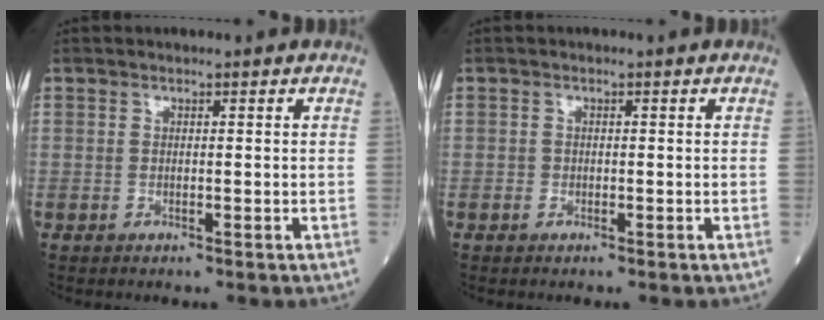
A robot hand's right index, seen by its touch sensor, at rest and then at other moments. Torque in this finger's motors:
{"motor_torque": [0.01, 0.00, 0.07, 0.00]}